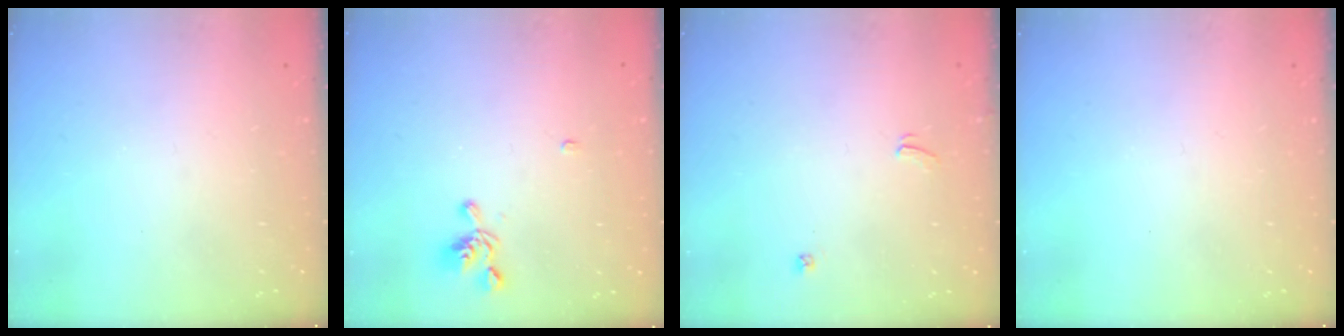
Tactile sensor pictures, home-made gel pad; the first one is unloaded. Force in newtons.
{"total": 4.7, "press": 4.6, "slide": 0.7}
{"total": 2.1, "press": 2.1, "slide": 0.3}
{"total": 0.0}